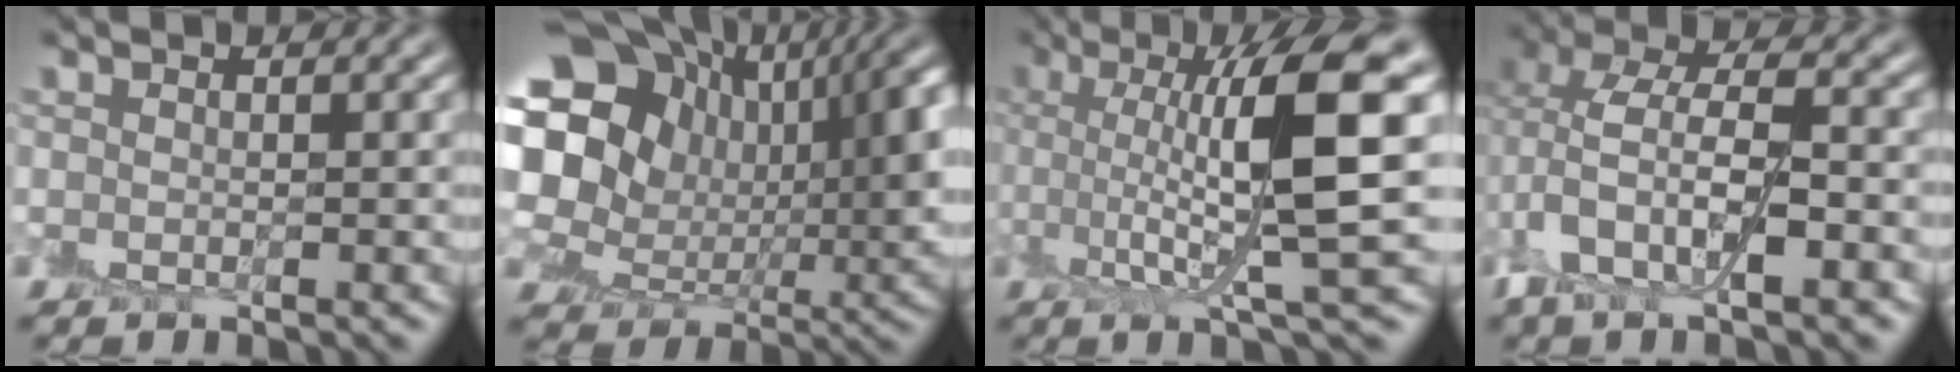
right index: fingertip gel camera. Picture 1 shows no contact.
{"total": 17.7, "force": [3.9, 13.4, 10.9], "torque": [-0.210, 0.011, 0.087]}
{"total": 9.3, "force": [2.3, 1.9, 8.7], "torque": [-0.132, 0.006, 0.045]}
{"total": 6.9, "force": [-0.9, 3.5, 5.8], "torque": [-0.117, 0.012, -0.022]}